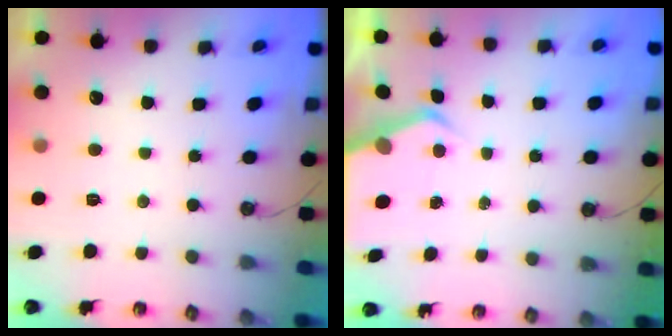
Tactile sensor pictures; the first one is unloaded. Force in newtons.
{"total": 4.3, "press": 4.3, "slide": 0.4}